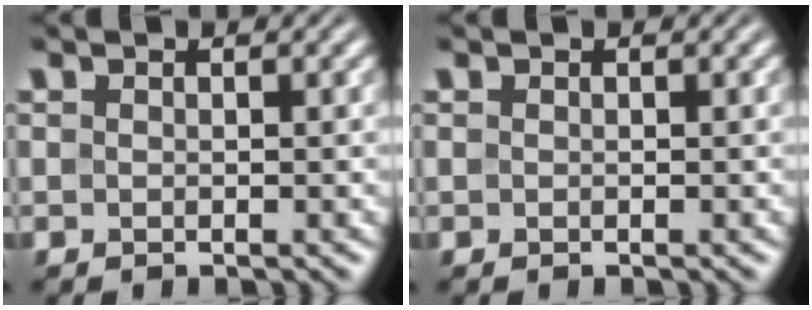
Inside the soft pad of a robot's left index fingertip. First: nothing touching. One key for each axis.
{"total": 0.0}